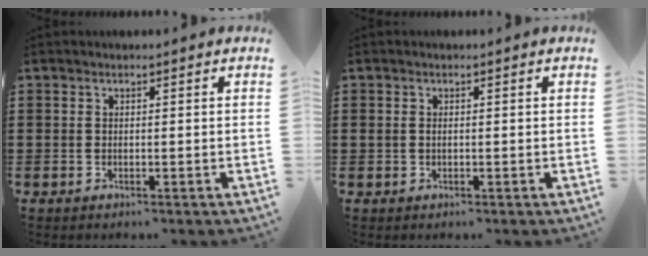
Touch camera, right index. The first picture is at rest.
{"total": 0.6, "force": [0.0, 0.5, 0.4], "torque": [-0.012, 0.001, 0.000]}